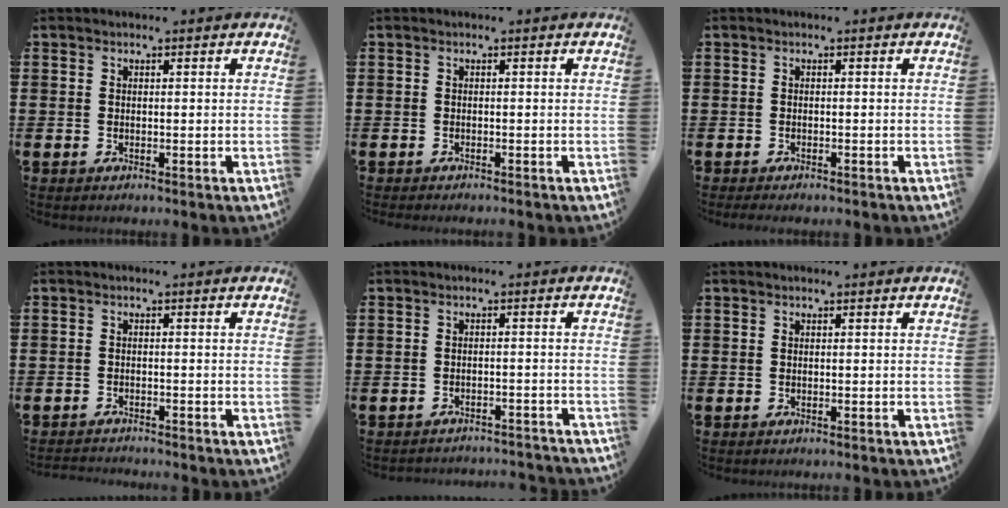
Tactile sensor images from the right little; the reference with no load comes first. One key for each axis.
{"total": 0.0}
{"total": 0.6, "fx": -0.6, "fy": 0.1, "fz": 0.3, "tx": -0.006, "ty": -0.002, "tz": -0.011}
{"total": 1.2, "fx": -1.2, "fy": -0.1, "fz": -0.1, "tx": -0.002, "ty": 0.002, "tz": -0.026}
{"total": 1.7, "fx": -1.7, "fy": -0.1, "fz": -0.1, "tx": -0.003, "ty": 0.005, "tz": -0.038}
{"total": 0.0}